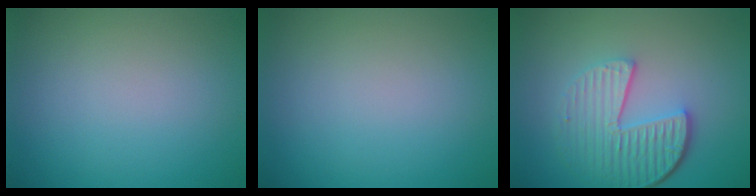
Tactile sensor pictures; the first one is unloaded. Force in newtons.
{"total": 0.0}
{"total": 5.7, "press": 4.2, "slide": 3.9}